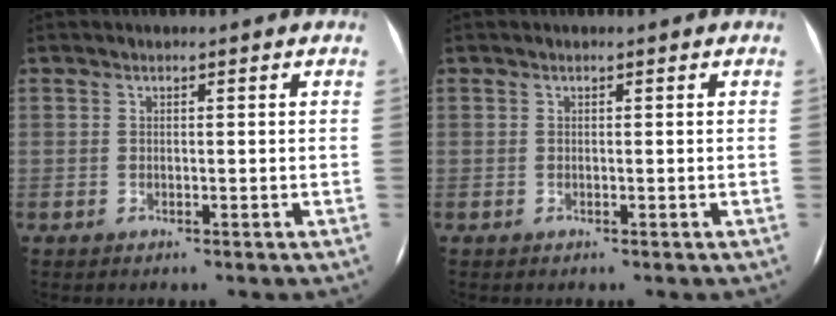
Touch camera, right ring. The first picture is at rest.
{"total": 0.0}